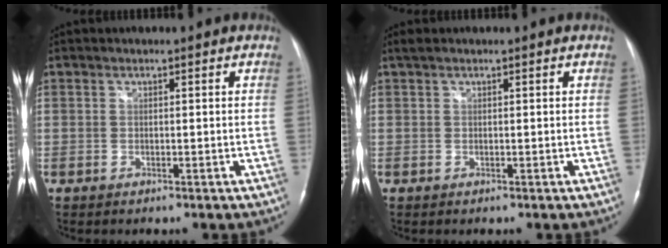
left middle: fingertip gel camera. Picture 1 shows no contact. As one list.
[{"total": 0.9, "force": [0.7, 0.3, 0.5], "torque": [-0.014, 0.017, 0.015]}]